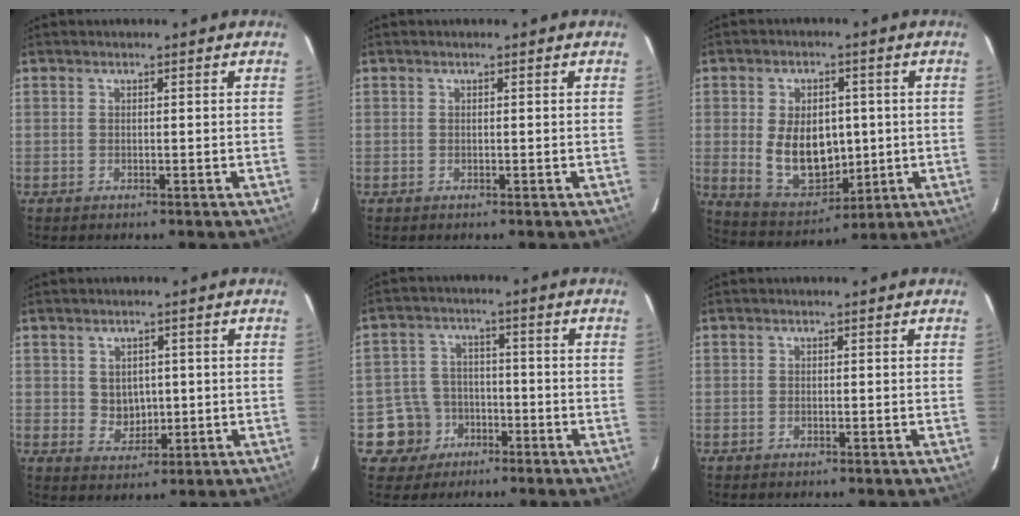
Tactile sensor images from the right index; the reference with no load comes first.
{"total": 0.0}
{"total": 12.5, "force": [-0.1, 8.3, 9.4], "torque": [-0.188, -0.008, 0.023]}
{"total": 4.4, "force": [0.6, 3.9, 2.0], "torque": [-0.033, 0.002, 0.020]}
{"total": 7.4, "force": [-3.7, 6.4, 0.8], "torque": [-0.042, 0.026, -0.053]}
{"total": 0.0}